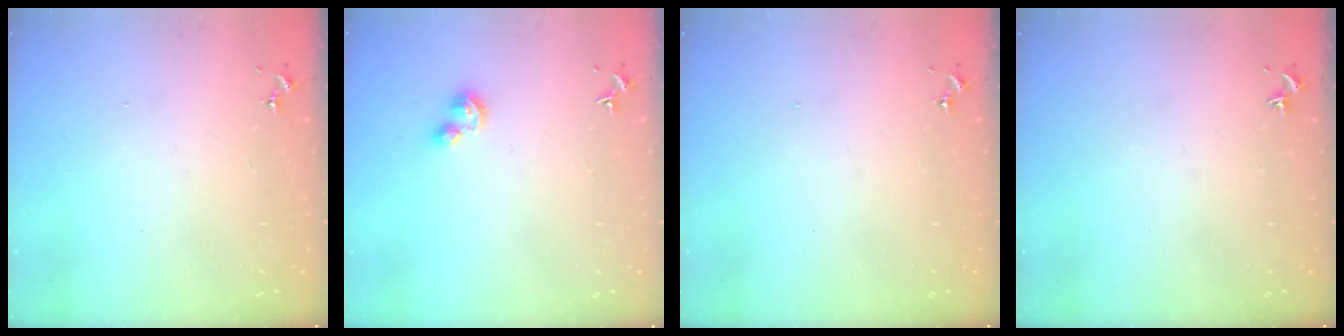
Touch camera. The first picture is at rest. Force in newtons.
{"total": 5.1, "press": 5.1, "slide": 0.6}
{"total": 0.0}
{"total": 0.0}